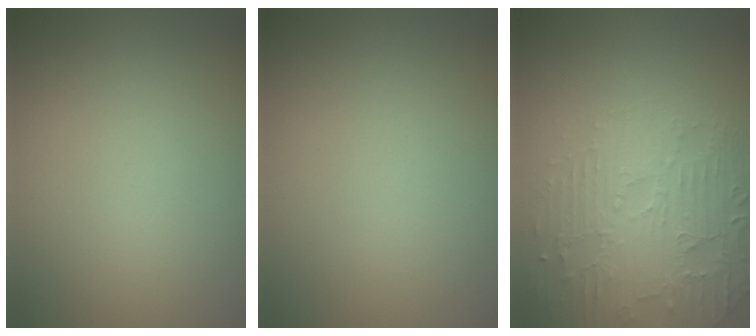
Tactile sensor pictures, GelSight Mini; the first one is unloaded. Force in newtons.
{"total": 0.0}
{"total": 4.4, "press": 3.6, "slide": 2.6}